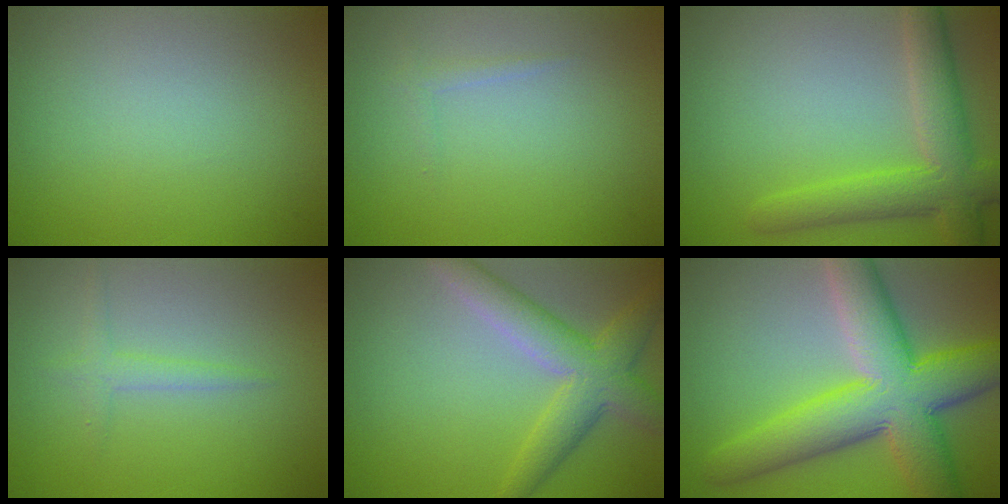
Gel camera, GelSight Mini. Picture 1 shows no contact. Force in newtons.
{"total": 0.6, "press": 0.6, "slide": 0.1}
{"total": 5.6, "press": 5.6, "slide": 0.2}
{"total": 1.4, "press": 1.4, "slide": 0.1}
{"total": 5.0, "press": 5.0, "slide": 0.2}
{"total": 10.8, "press": 10.8, "slide": 0.4}